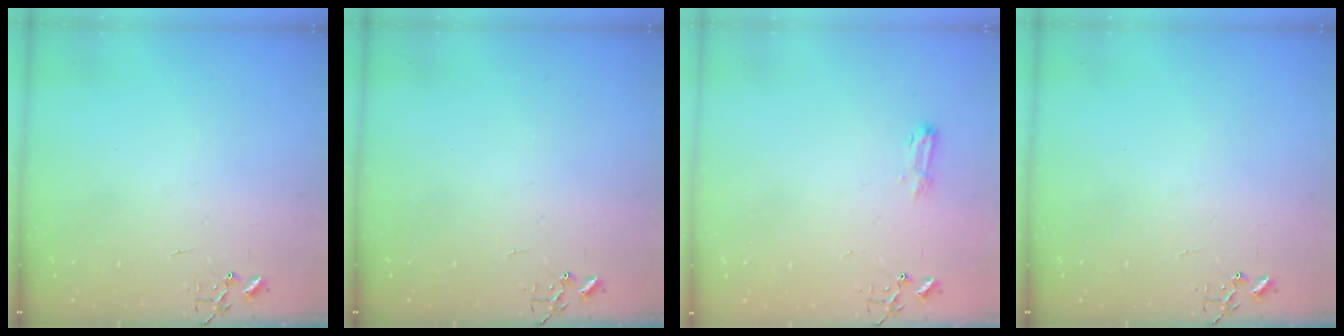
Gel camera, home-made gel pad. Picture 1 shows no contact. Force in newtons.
{"total": 0.0}
{"total": 7.7, "press": 7.6, "slide": 0.9}
{"total": 0.0}